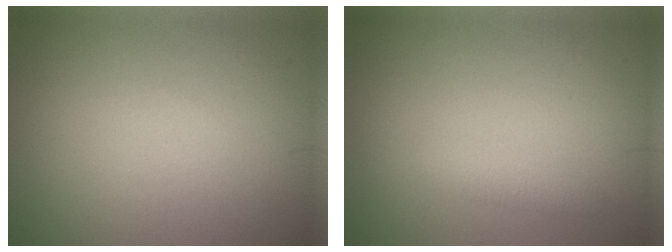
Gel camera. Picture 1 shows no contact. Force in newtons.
{"total": 1.1, "press": 1.1, "slide": 0.0}